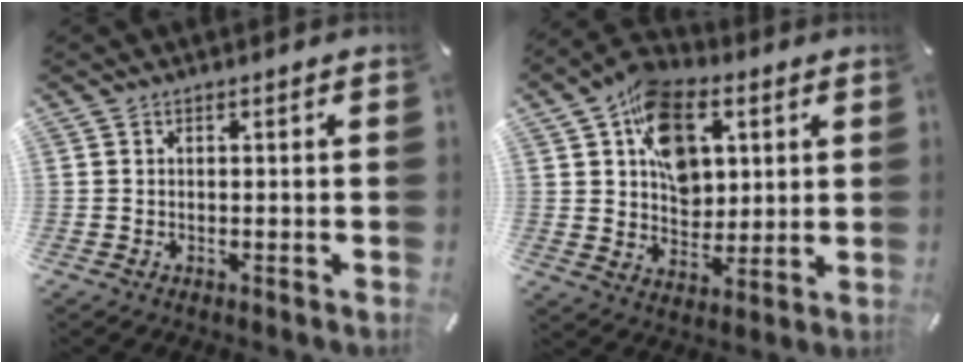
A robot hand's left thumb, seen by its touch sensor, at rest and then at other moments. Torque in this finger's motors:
{"motor_torque": [2.03, 2.98, 1.86, -0.90, 0.50]}